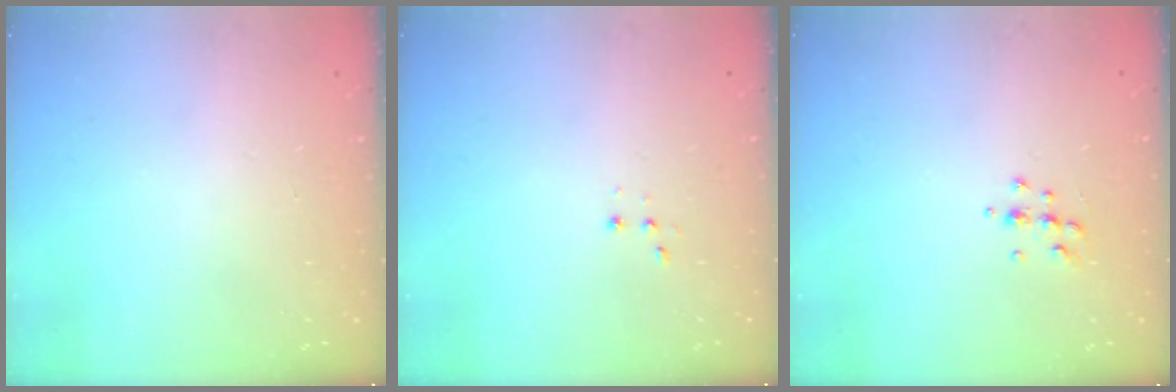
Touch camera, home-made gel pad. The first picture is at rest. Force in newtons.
{"total": 2.8, "press": 2.7, "slide": 0.7}
{"total": 6.3, "press": 6.2, "slide": 1.0}